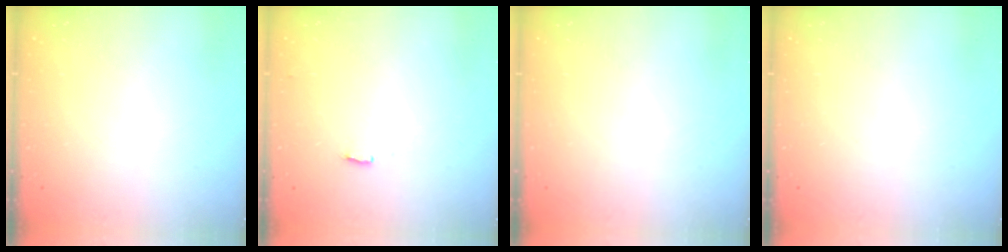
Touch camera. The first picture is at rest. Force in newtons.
{"total": 2.1, "press": 2.0, "slide": 0.4}
{"total": 0.0}
{"total": 0.0}